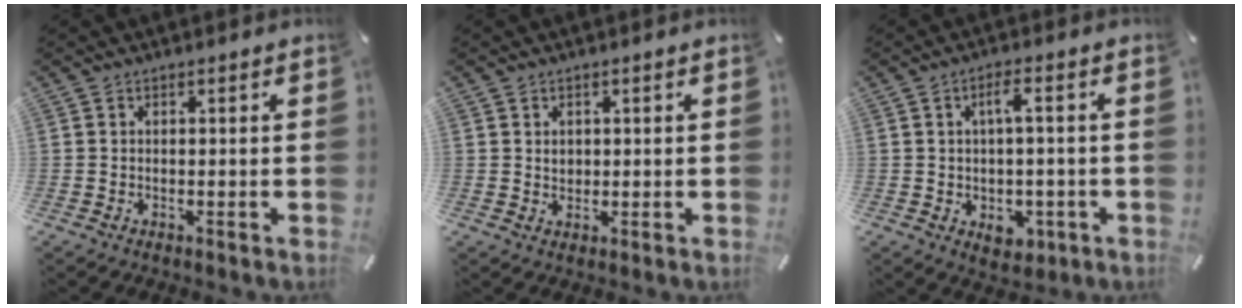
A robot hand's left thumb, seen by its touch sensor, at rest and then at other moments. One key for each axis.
{"total": 1.8, "fx": 0.5, "fy": 1.6, "fz": 0.6, "tx": -0.006, "ty": 0.000, "tz": 0.007}
{"total": 7.0, "fx": -0.9, "fy": 3.8, "fz": 5.8, "tx": -0.099, "ty": 0.002, "tz": -0.021}